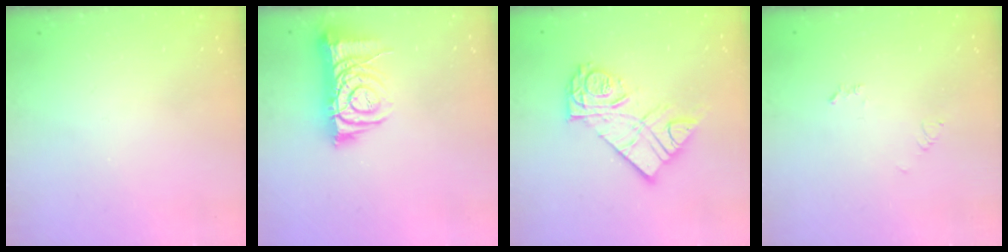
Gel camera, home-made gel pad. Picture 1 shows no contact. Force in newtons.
{"total": 9.5, "press": 9.4, "slide": 1.1}
{"total": 15.7, "press": 15.6, "slide": 1.2}
{"total": 4.1, "press": 4.0, "slide": 0.5}